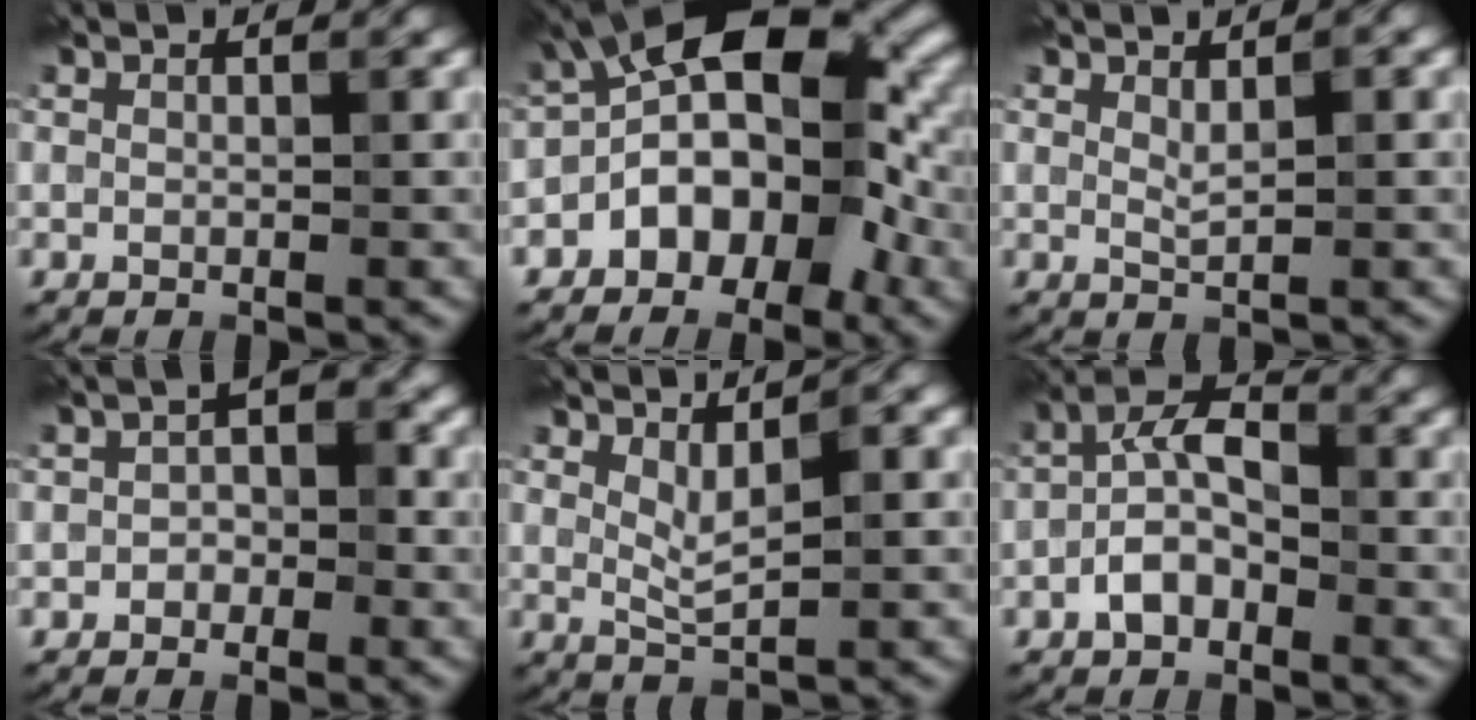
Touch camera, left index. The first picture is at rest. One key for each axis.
{"total": 10.4, "fx": -2.5, "fy": 6.7, "fz": 7.6, "tx": -0.073, "ty": 0.020, "tz": -0.056}
{"total": 0.9, "fx": 0.2, "fy": 0.1, "fz": 0.9, "tx": -0.019, "ty": -0.002, "tz": 0.013}
{"total": 2.2, "fx": -1.1, "fy": 1.7, "fz": 0.8, "tx": -0.004, "ty": 0.005, "tz": -0.019}
{"total": 2.5, "fx": 0.6, "fy": 0.7, "fz": 2.3, "tx": -0.049, "ty": -0.002, "tz": 0.021}
{"total": 4.0, "fx": -2.5, "fy": 2.0, "fz": 2.4, "tx": -0.045, "ty": 0.016, "tz": -0.047}